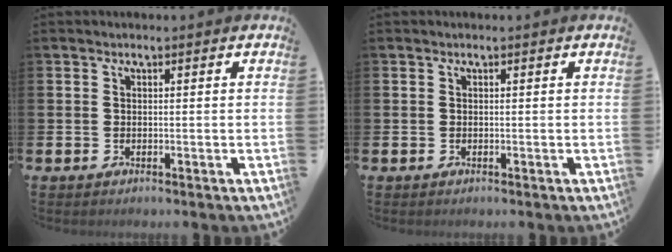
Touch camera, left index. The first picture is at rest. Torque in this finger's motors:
{"motor_torque": [0.00, 0.00, 0.00, 0.01]}